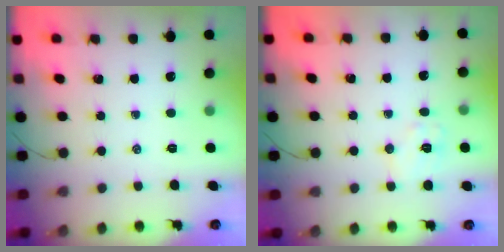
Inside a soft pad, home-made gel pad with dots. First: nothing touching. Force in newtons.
{"total": 6.9, "press": 6.8, "slide": 1.0}